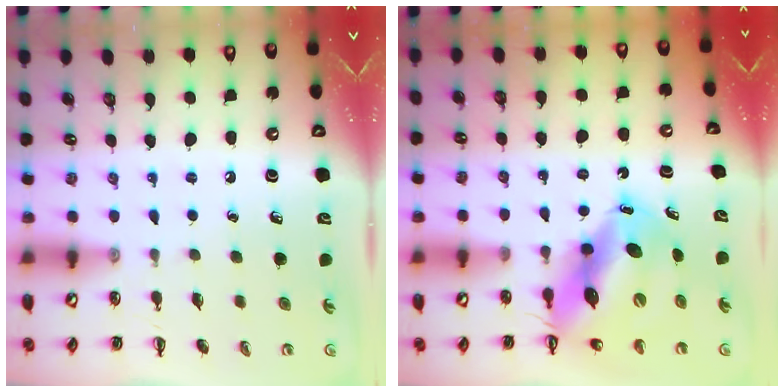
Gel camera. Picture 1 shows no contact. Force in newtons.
{"total": 13.0, "press": 12.5, "slide": 3.7}